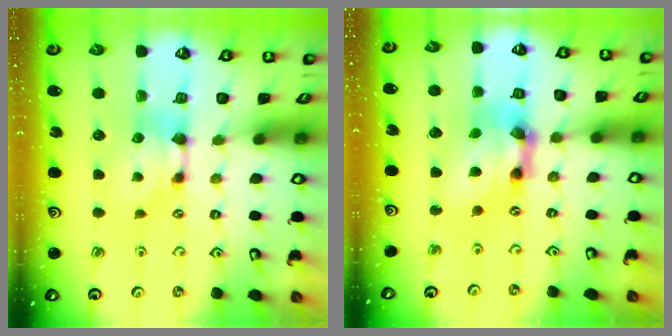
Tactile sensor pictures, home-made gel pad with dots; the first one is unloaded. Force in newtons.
{"total": 8.4, "press": 7.6, "slide": 3.4}